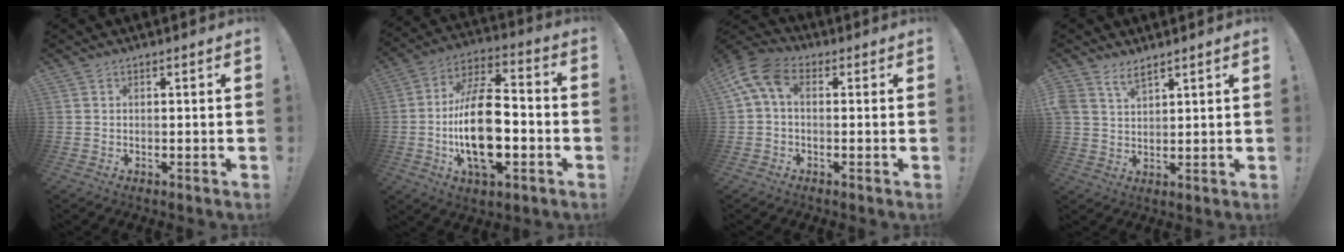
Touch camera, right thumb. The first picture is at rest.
{"total": 21.8, "force": [-4.1, 11.0, 18.4], "torque": [-0.354, 0.010, -0.070]}
{"total": 8.8, "force": [2.1, 5.1, 6.8], "torque": [-0.147, -0.002, 0.043]}
{"total": 4.7, "force": [3.7, 1.8, 2.2], "torque": [-0.052, -0.014, 0.071]}